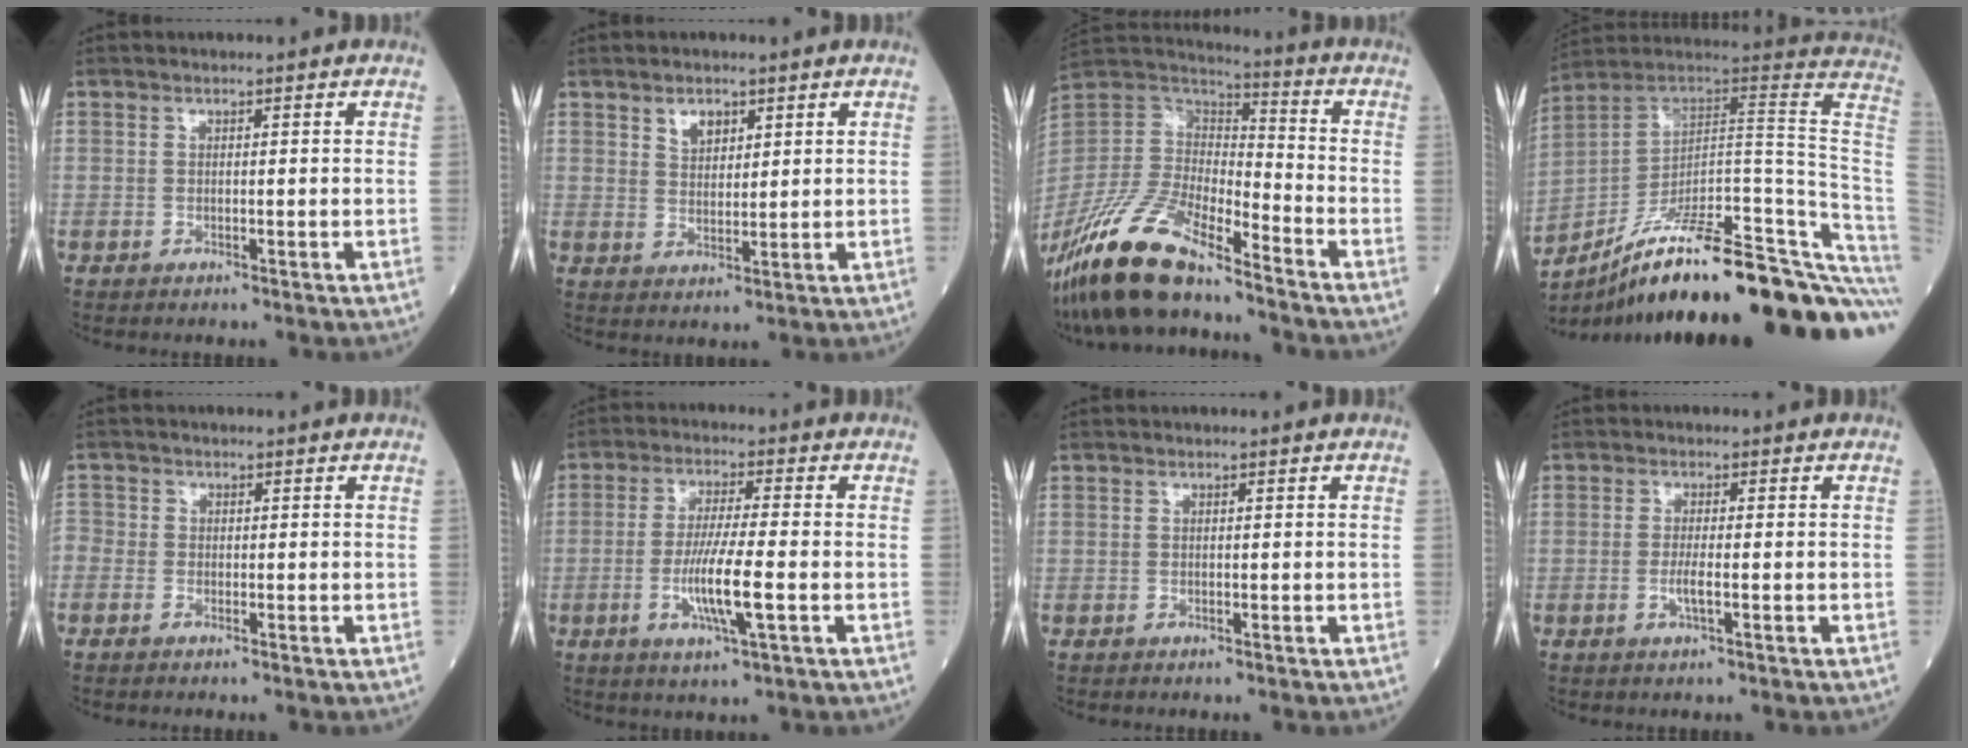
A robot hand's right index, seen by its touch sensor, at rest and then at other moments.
{"total": 3.3, "force": [2.0, 1.8, 1.8], "torque": [-0.031, 0.001, 0.039]}
{"total": 18.8, "force": [-14.5, 4.6, 11.1], "torque": [-0.248, -0.022, -0.280]}
{"total": 32.0, "force": [-22.6, 2.5, 22.6], "torque": [-0.205, 0.007, -0.327]}
{"total": 2.2, "force": [-1.0, 1.7, 1.0], "torque": [-0.029, 0.004, -0.021]}
{"total": 8.2, "force": [-2.1, 0.1, 7.9], "torque": [-0.153, -0.010, -0.041]}
{"total": 0.0}
{"total": 2.3, "force": [-0.6, -0.1, 2.2], "torque": [-0.045, -0.003, -0.013]}